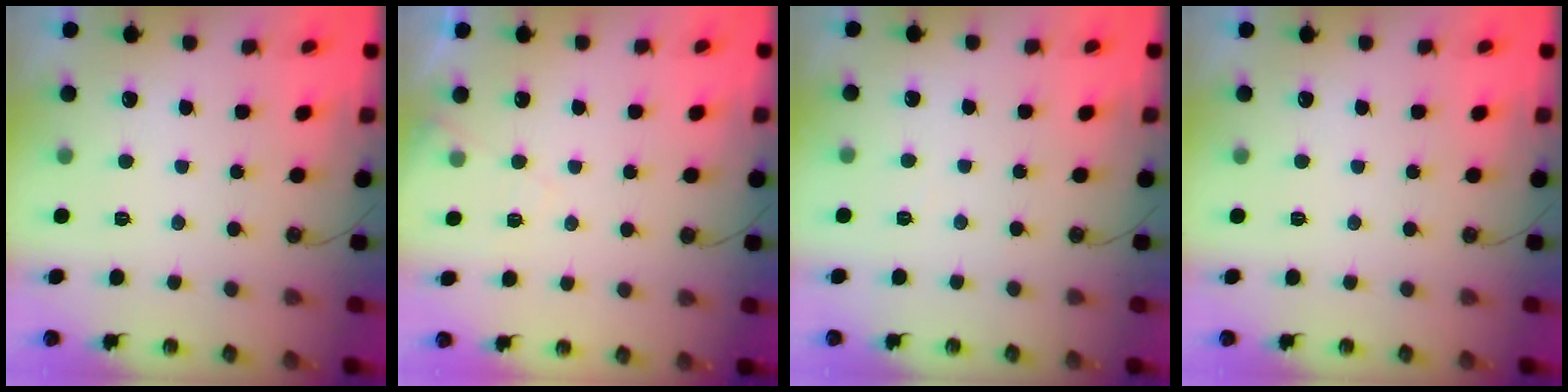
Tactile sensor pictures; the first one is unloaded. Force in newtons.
{"total": 5.1, "press": 5.1, "slide": 0.7}
{"total": 3.0, "press": 3.0, "slide": 0.5}
{"total": 0.0}